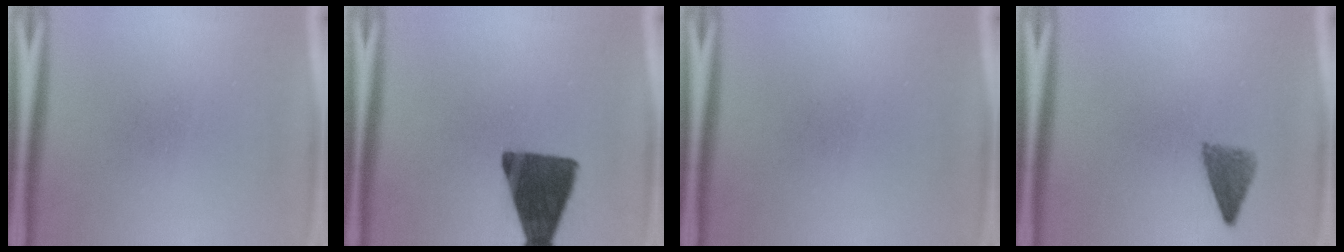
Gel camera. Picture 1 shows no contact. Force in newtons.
{"total": 14.7}
{"total": 0.0}
{"total": 3.3}